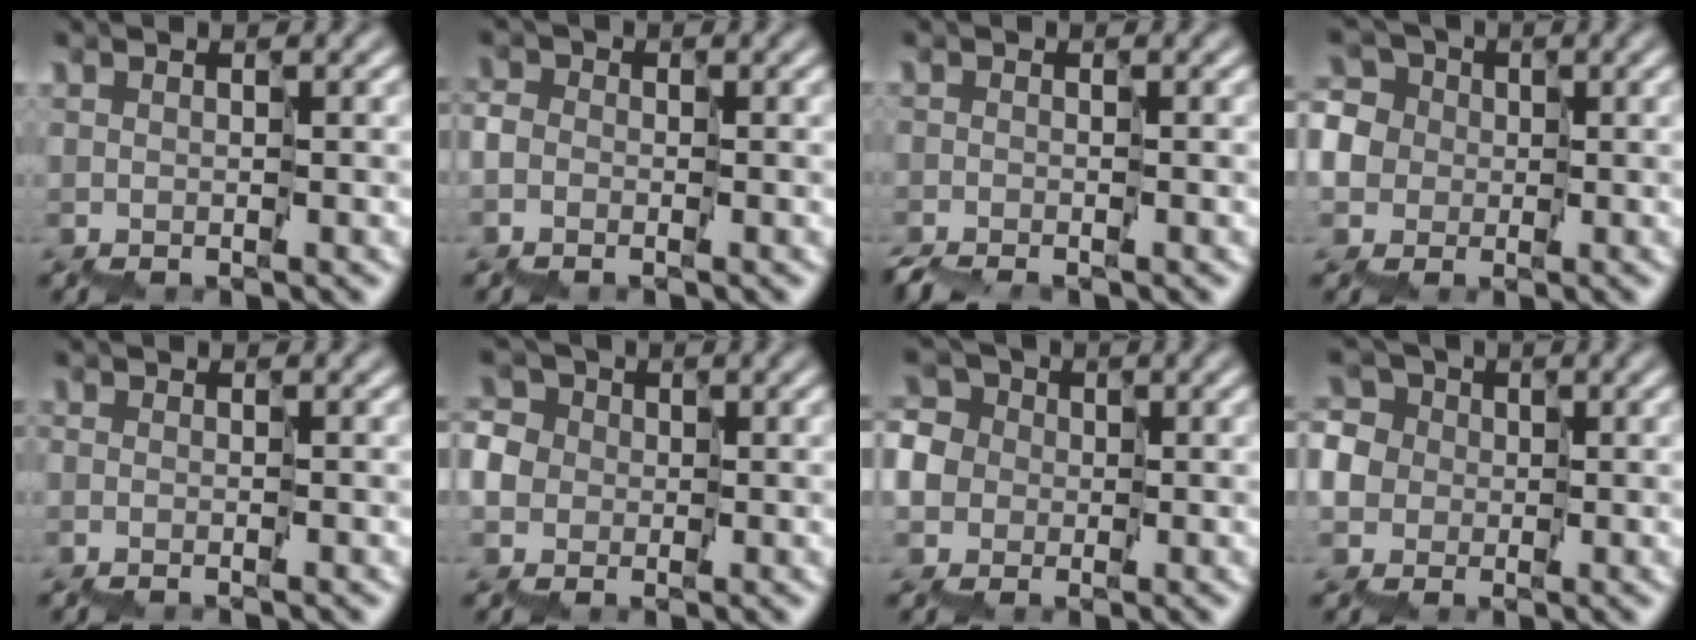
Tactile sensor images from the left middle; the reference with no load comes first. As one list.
[{"total": 2.0, "force": [-1.3, 1.4, 0.5], "torque": [-0.002, 0.004, -0.034]}, {"total": 2.6, "force": [-2.3, 0.4, 1.1], "torque": [-0.021, -0.006, -0.048]}, {"total": 9.1, "force": [2.8, 7.8, 3.8], "torque": [-0.077, 0.040, 0.001]}, {"total": 1.0, "force": [-1.0, 0.2, 0.2], "torque": [0.009, 0.000, -0.023]}, {"total": 5.5, "force": [0.5, 5.1, 2.1], "torque": [-0.033, 0.028, -0.028]}, {"total": 6.9, "force": [0.4, 6.3, 2.8], "torque": [-0.055, 0.030, -0.036]}, {"total": 7.5, "force": [1.7, 6.6, 3.1], "torque": [-0.064, 0.037, -0.020]}]